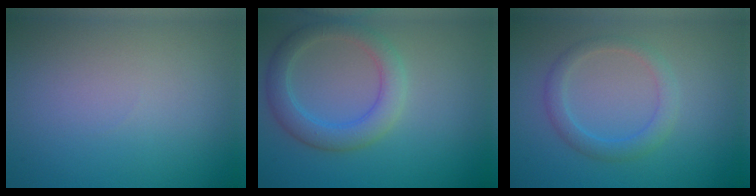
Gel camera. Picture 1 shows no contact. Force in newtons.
{"total": 3.8, "press": 3.8, "slide": 0.2}
{"total": 2.4, "press": 2.4, "slide": 0.1}